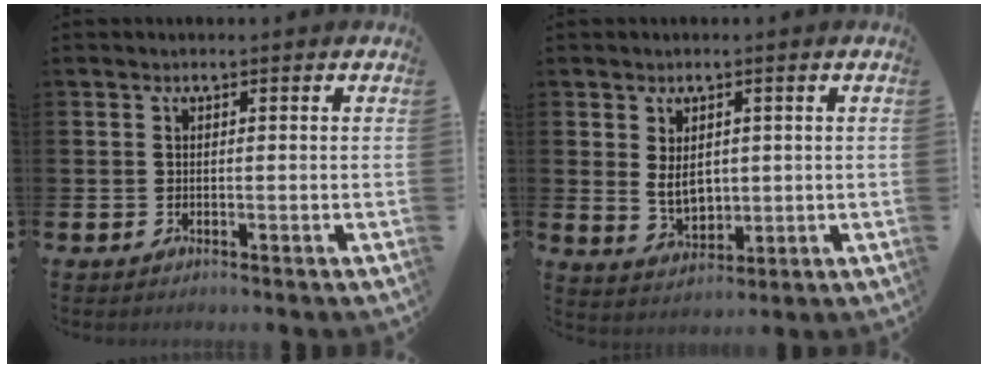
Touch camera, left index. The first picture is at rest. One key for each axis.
{"total": 4.1, "fx": 1.2, "fy": 2.5, "fz": 3.0, "tx": -0.039, "ty": -0.003, "tz": 0.017}